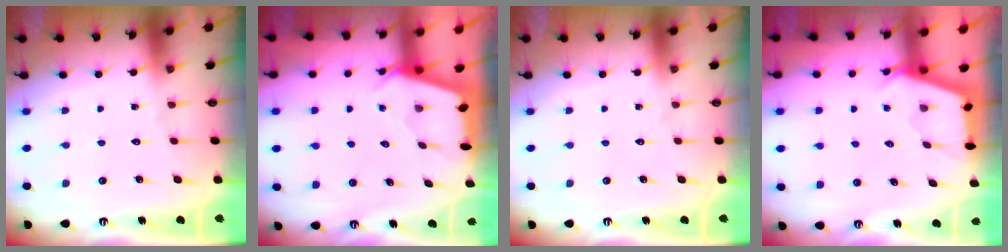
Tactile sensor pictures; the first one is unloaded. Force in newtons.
{"total": 2.4, "press": 2.4, "slide": 0.2}
{"total": 0.0}
{"total": 2.4, "press": 2.4, "slide": 0.3}